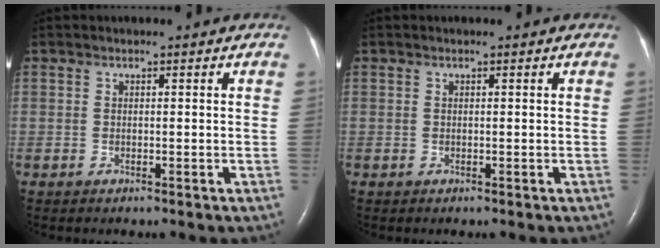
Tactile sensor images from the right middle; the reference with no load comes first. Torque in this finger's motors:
{"motor_torque": [0.00, 0.00, 0.00, 0.00]}